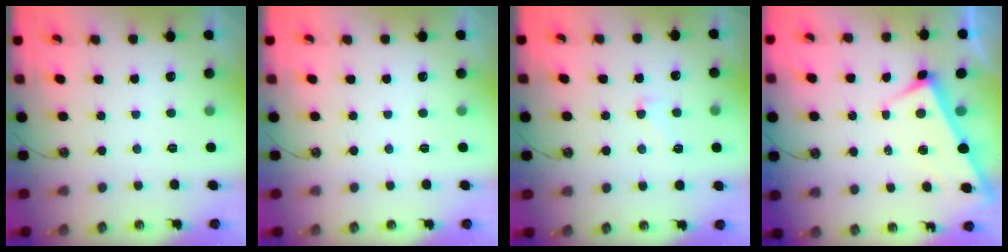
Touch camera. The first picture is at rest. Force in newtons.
{"total": 0.0}
{"total": 2.3, "press": 2.2, "slide": 0.9}
{"total": 2.9, "press": 2.9, "slide": 0.2}